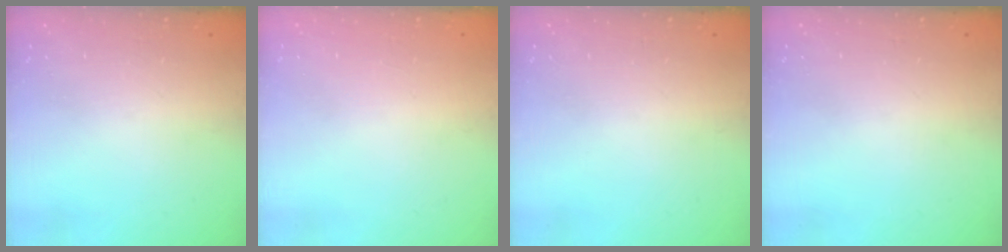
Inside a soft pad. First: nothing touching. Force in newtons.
{"total": 1.8, "press": 1.8, "slide": 0.1}
{"total": 0.0}
{"total": 0.0}